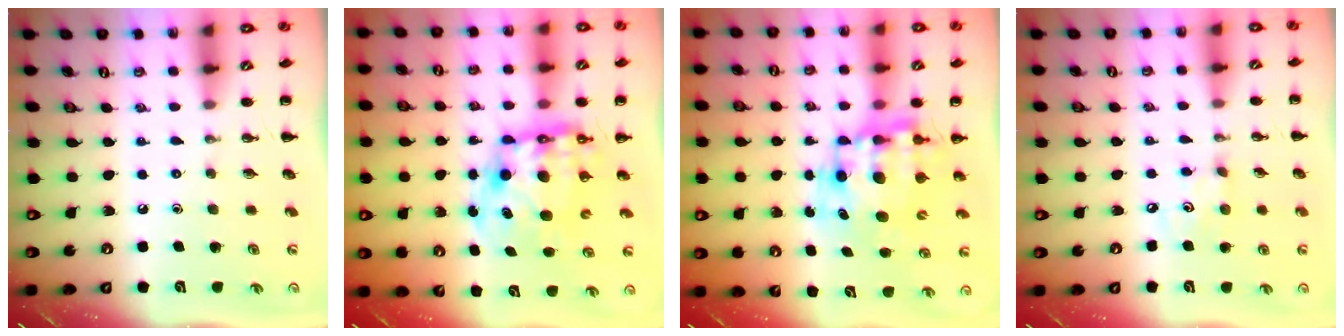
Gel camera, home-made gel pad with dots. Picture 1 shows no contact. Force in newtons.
{"total": 12.1, "press": 11.7, "slide": 3.1}
{"total": 9.7, "press": 9.4, "slide": 2.4}
{"total": 4.1, "press": 4.0, "slide": 0.6}